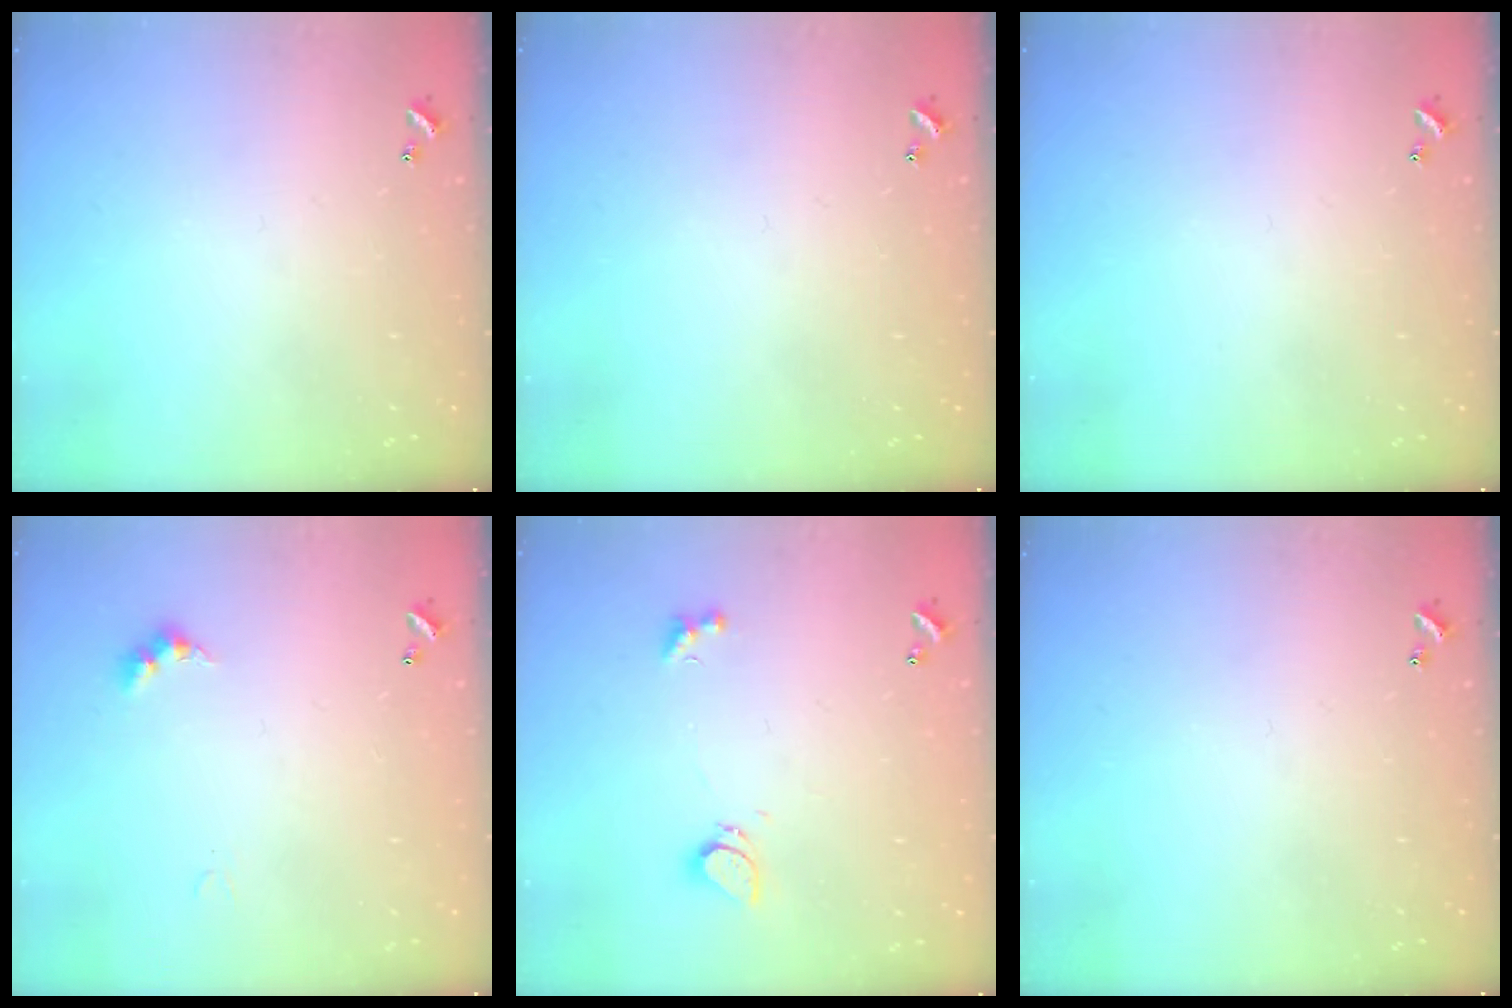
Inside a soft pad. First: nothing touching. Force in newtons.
{"total": 0.0}
{"total": 0.0}
{"total": 2.8, "press": 2.8, "slide": 0.6}
{"total": 2.1, "press": 2.0, "slide": 0.7}
{"total": 0.0}